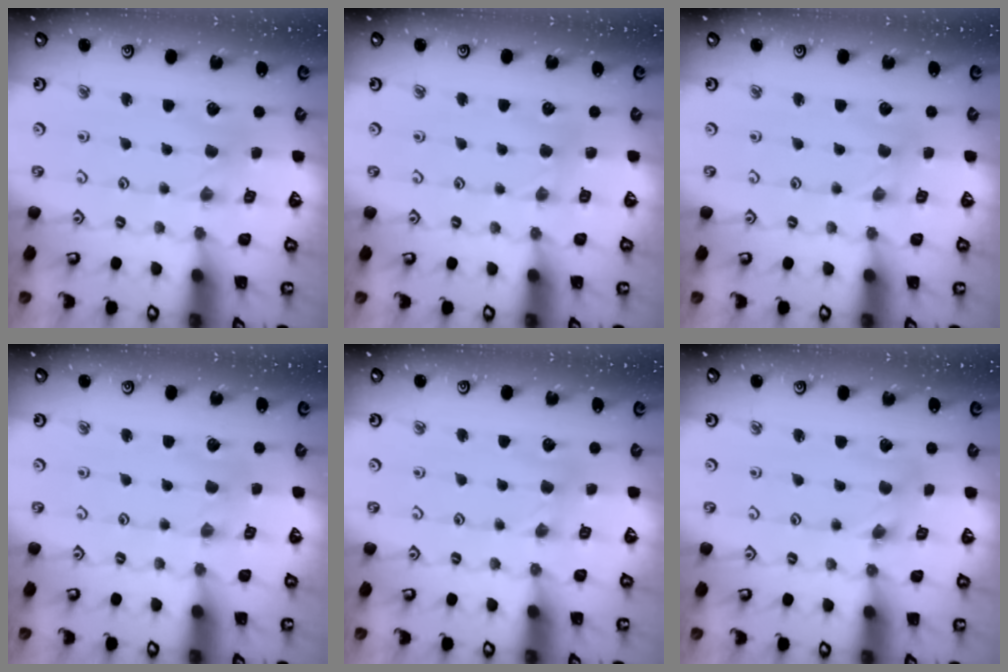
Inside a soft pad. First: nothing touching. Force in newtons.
{"total": 3.3, "press": 3.3, "slide": 0.4}
{"total": 0.0}
{"total": 0.5, "press": 0.5, "slide": 0.2}
{"total": 1.9, "press": 1.8, "slide": 0.4}
{"total": 1.6, "press": 1.5, "slide": 0.3}